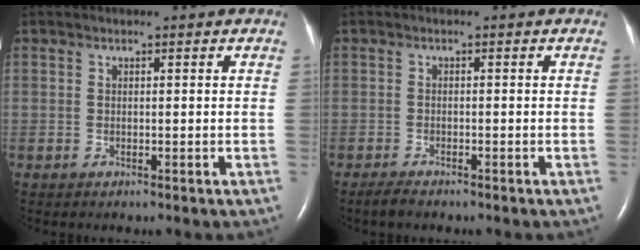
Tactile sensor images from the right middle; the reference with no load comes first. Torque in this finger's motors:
{"motor_torque": [0.14, -0.13, -0.01, 0.00]}